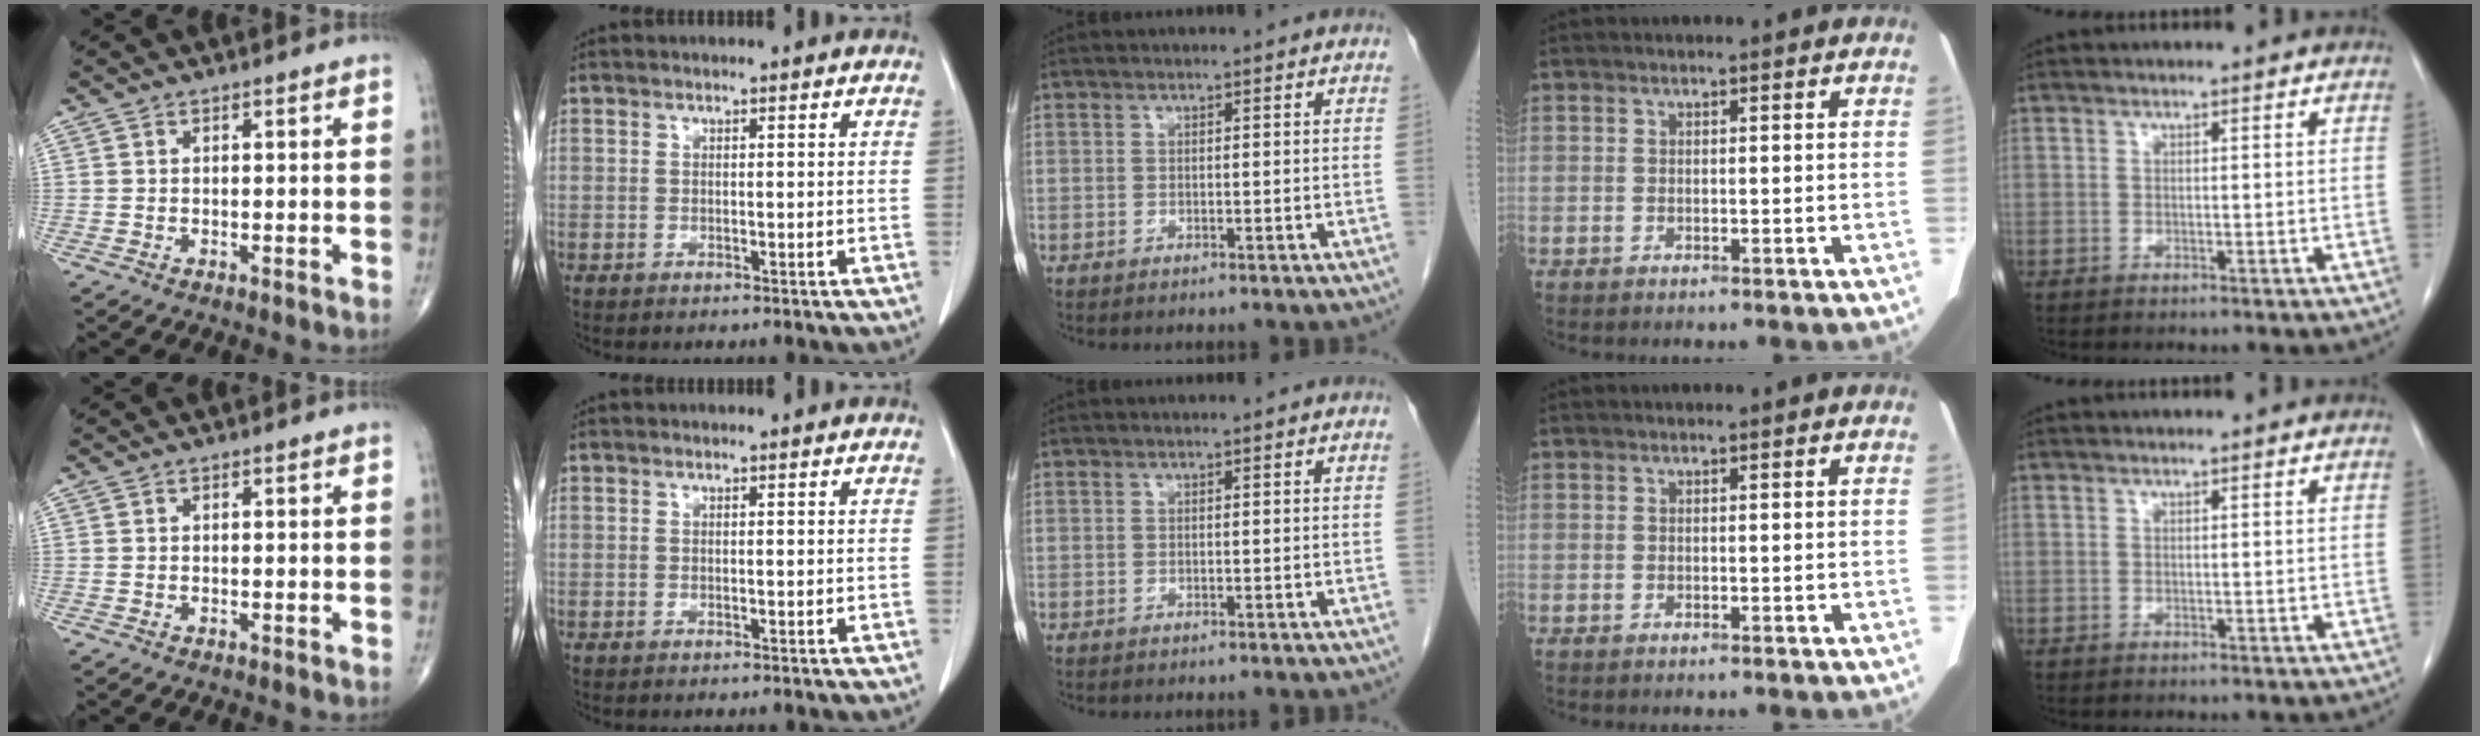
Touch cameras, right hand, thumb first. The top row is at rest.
{}